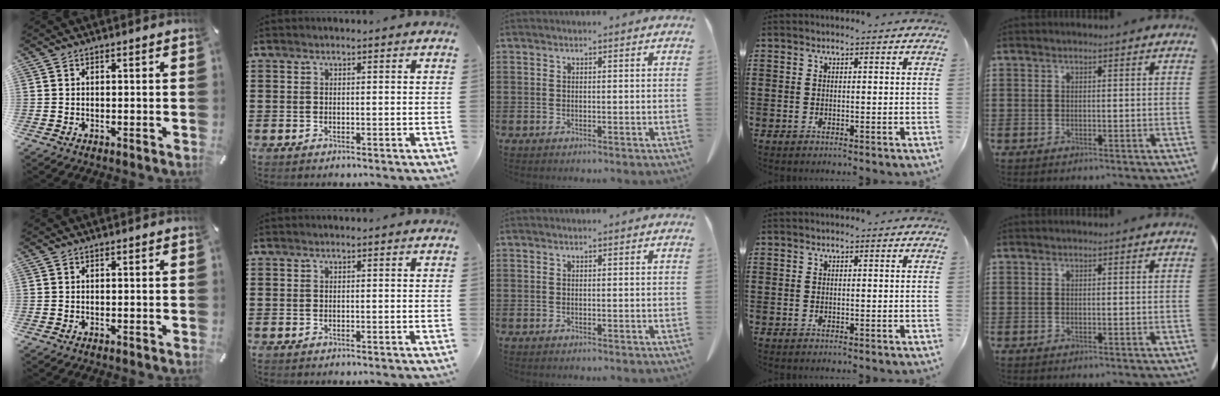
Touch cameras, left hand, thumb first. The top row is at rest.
{}